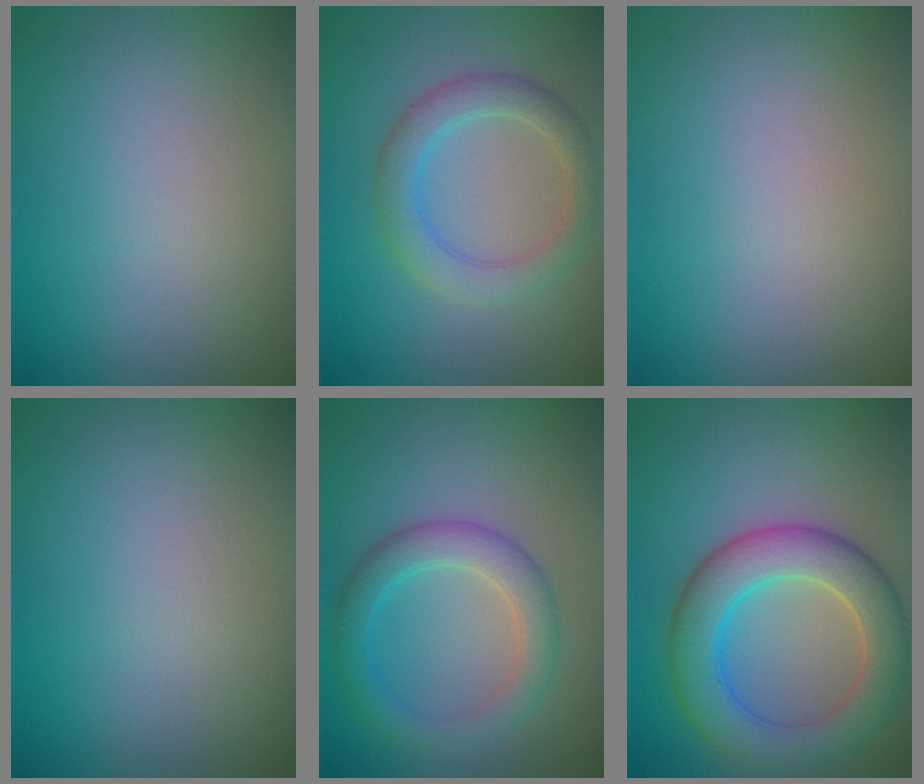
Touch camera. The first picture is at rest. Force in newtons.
{"total": 3.7, "press": 3.7, "slide": 0.2}
{"total": 0.0}
{"total": 0.0}
{"total": 3.9, "press": 3.9, "slide": 0.1}
{"total": 7.2, "press": 7.2, "slide": 0.4}